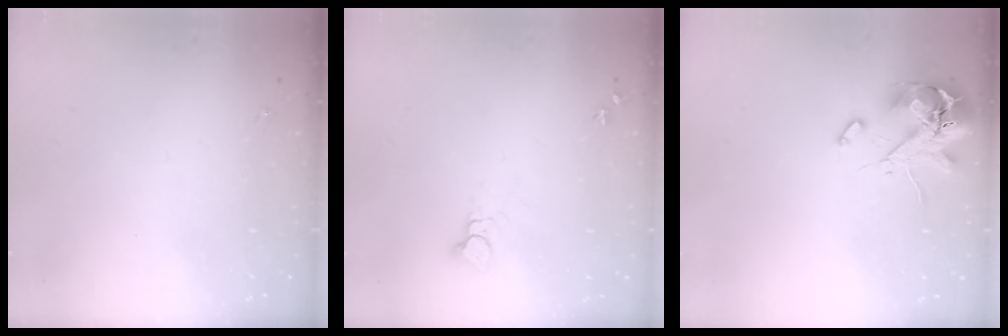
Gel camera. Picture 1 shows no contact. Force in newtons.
{"total": 3.7, "press": 3.7, "slide": 0.3}
{"total": 12.2, "press": 12.0, "slide": 1.8}